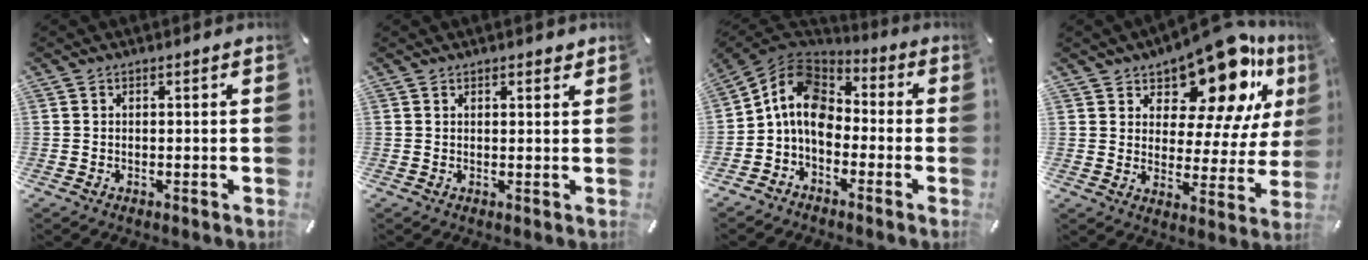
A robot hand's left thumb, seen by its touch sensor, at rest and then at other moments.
{"total": 1.2, "force": [0.9, 0.6, 0.5], "torque": [-0.002, -0.003, 0.015]}
{"total": 11.1, "force": [-2.5, 8.5, 6.6], "torque": [-0.142, 0.027, -0.048]}
{"total": 17.3, "force": [12.9, 7.6, 8.6], "torque": [-0.131, -0.108, 0.219]}